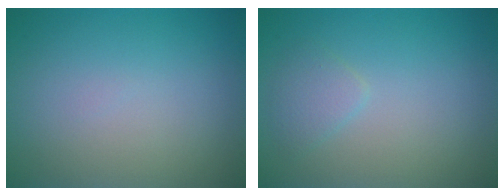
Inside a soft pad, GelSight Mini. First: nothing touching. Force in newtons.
{"total": 1.4, "press": 1.4, "slide": 0.0}